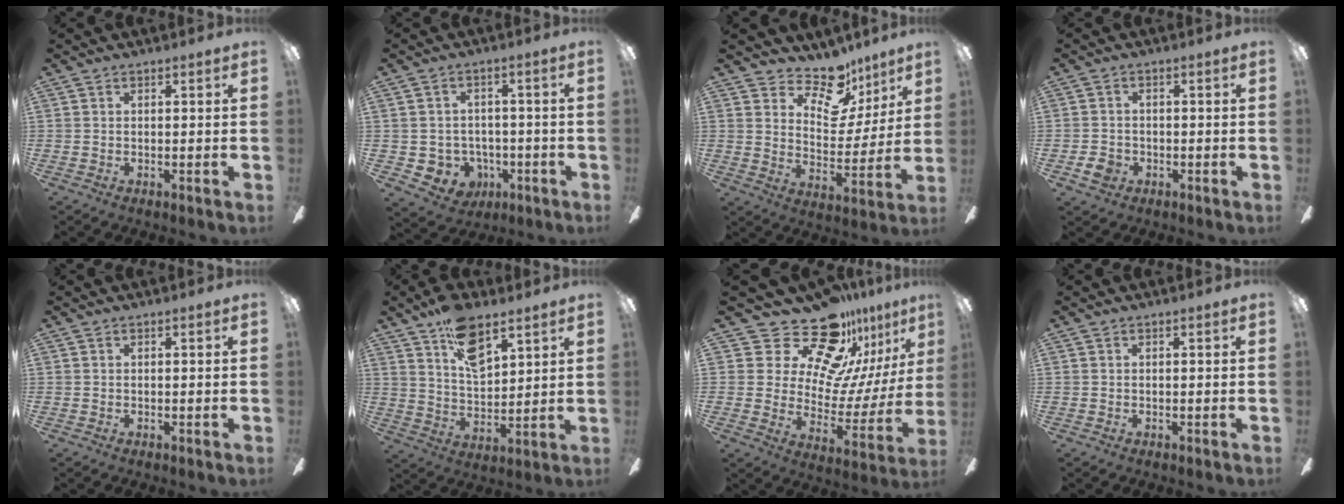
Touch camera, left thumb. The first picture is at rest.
{"total": 5.9, "force": [-0.7, 5.7, 1.3], "torque": [-0.044, 0.002, -0.008]}
{"total": 13.3, "force": [10.1, 6.7, 5.6], "torque": [-0.085, -0.077, 0.183]}
{"total": 3.8, "force": [-1.4, 3.2, 1.5], "torque": [-0.030, 0.008, -0.025]}
{"total": 0.0}
{"total": 13.0, "force": [8.2, 6.4, 7.8], "torque": [-0.121, -0.034, 0.144]}
{"total": 20.6, "force": [17.0, 8.7, 7.7], "torque": [-0.136, -0.130, 0.303]}
{"total": 0.0}